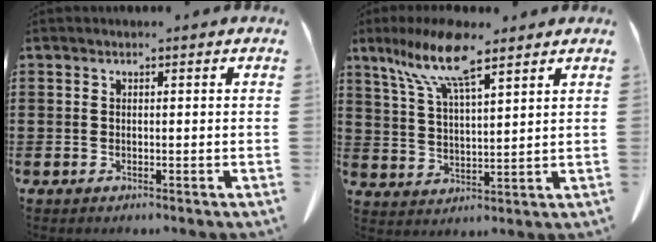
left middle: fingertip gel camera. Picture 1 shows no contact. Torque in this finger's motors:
{"motor_torque": [1.27, -0.87, 0.69, 0.13]}